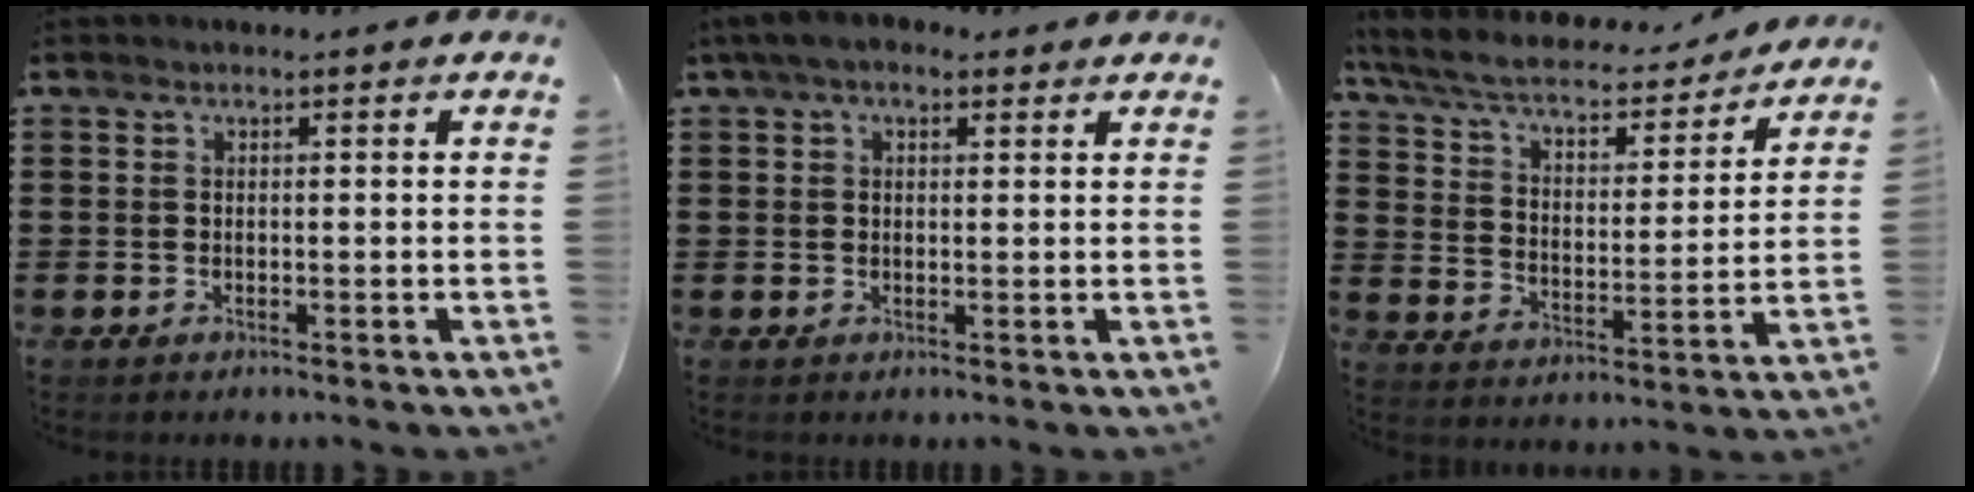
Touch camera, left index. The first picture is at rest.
{"total": 3.7, "force": [2.4, 1.7, 2.2], "torque": [-0.051, 0.008, 0.043]}
{"total": 6.4, "force": [5.5, 1.2, 3.1], "torque": [-0.084, -0.037, 0.091]}